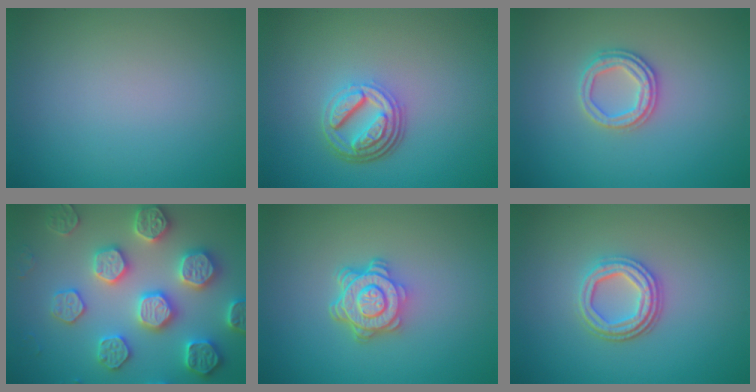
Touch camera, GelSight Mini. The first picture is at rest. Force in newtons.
{"total": 4.6, "press": 3.4, "slide": 3.1}
{"total": 2.5, "press": 2.4, "slide": 0.6}
{"total": 6.3, "press": 6.2, "slide": 1.5}
{"total": 4.7, "press": 3.6, "slide": 3.1}
{"total": 3.6, "press": 3.0, "slide": 2.1}